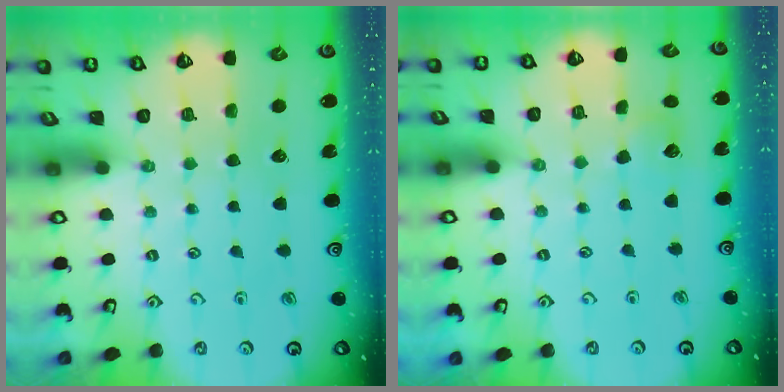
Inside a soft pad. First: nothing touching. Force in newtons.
{"total": 4.9, "press": 4.8, "slide": 0.5}